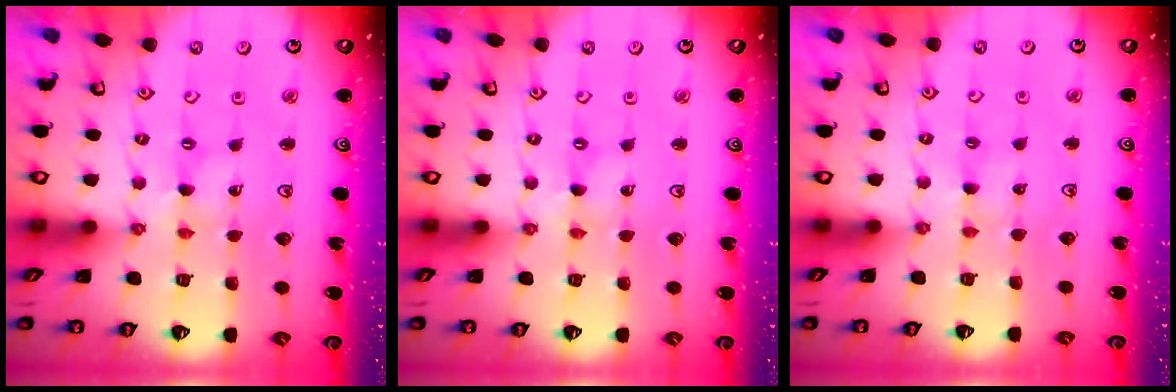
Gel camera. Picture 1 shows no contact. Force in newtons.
{"total": 0.0}
{"total": 1.9, "press": 1.8, "slide": 0.3}